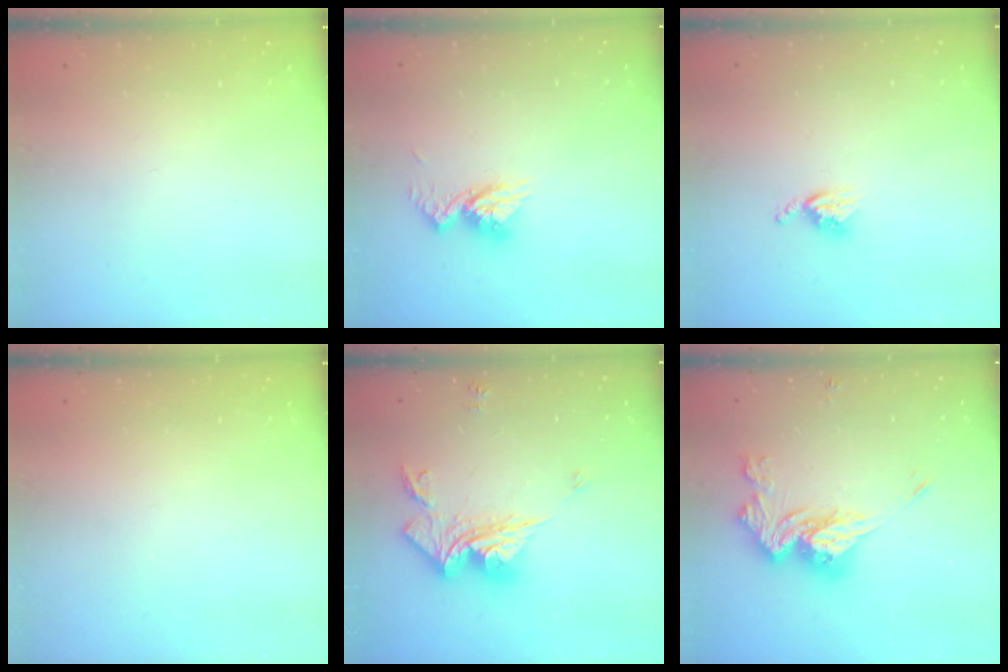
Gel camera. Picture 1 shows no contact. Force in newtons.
{"total": 10.2, "press": 10.1, "slide": 1.0}
{"total": 4.4, "press": 4.3, "slide": 0.5}
{"total": 0.0}
{"total": 13.7, "press": 13.6, "slide": 1.5}
{"total": 15.3, "press": 15.2, "slide": 0.3}